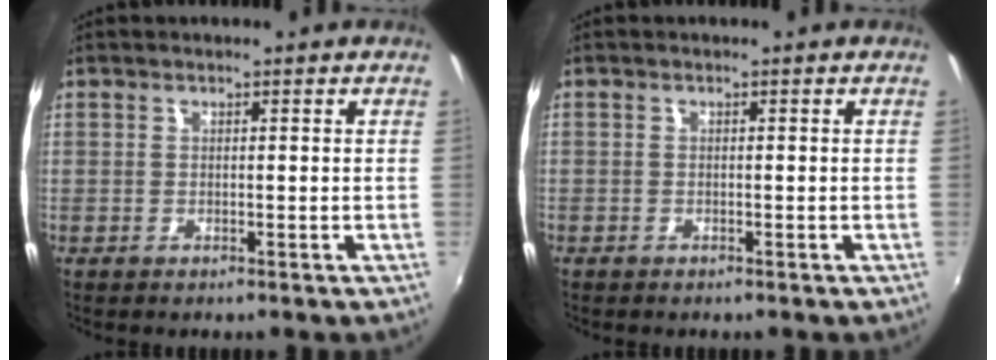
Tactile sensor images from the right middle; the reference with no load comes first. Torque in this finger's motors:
{"motor_torque": [0.90, -1.05, -0.41, -0.16]}